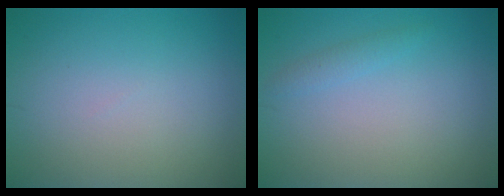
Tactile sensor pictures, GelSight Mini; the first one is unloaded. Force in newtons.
{"total": 1.0, "press": 1.0, "slide": 0.1}